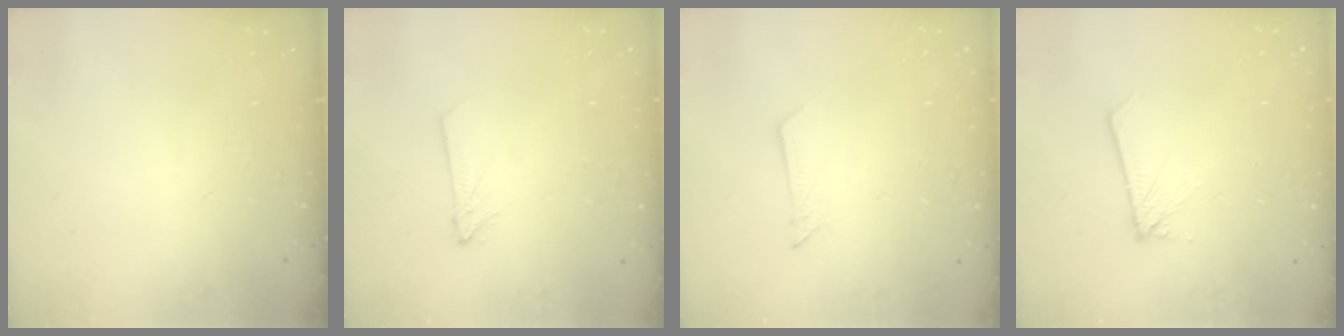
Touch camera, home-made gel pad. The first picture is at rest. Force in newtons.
{"total": 2.8, "press": 2.8, "slide": 0.3}
{"total": 2.5, "press": 2.5, "slide": 0.2}
{"total": 1.9, "press": 1.9, "slide": 0.1}